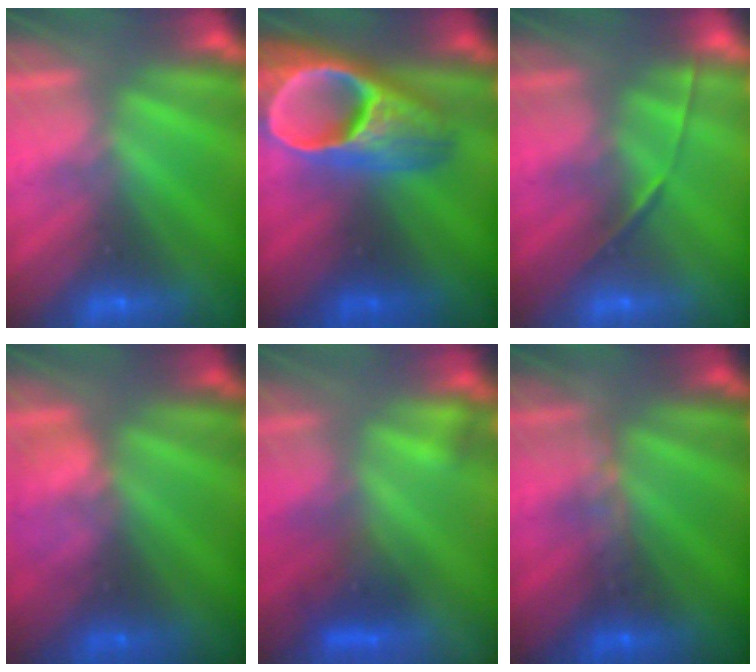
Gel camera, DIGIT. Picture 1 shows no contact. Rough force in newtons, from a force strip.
{"total": 9.1}
{"total": 1.7}
{"total": 2.4}
{"total": 8.0}
{"total": 2.9}